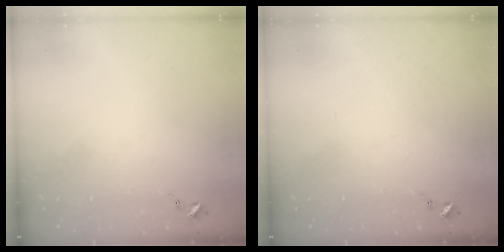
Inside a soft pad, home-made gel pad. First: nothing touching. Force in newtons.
{"total": 0.0}